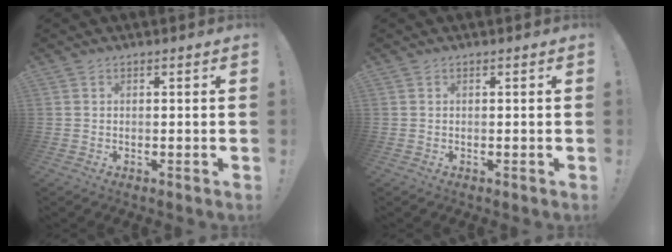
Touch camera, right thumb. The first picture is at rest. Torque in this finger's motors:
{"motor_torque": [0.00, 0.00, 0.00, 0.00, 0.00]}